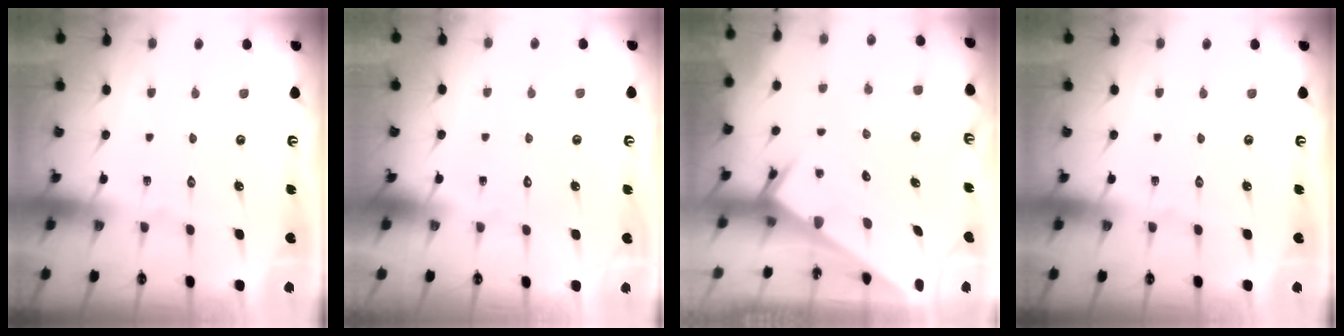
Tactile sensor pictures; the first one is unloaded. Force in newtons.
{"total": 1.7, "press": 1.6, "slide": 0.1}
{"total": 3.3, "press": 3.3, "slide": 0.2}
{"total": 0.0}